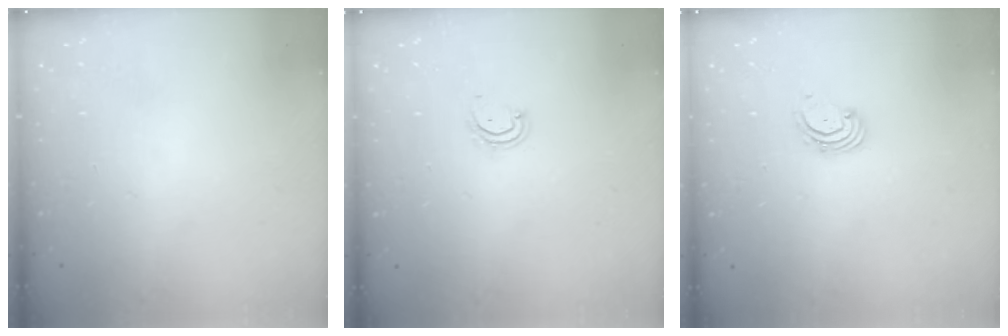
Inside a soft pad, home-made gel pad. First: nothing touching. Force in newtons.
{"total": 4.0, "press": 4.0, "slide": 0.3}
{"total": 2.2, "press": 2.1, "slide": 0.7}